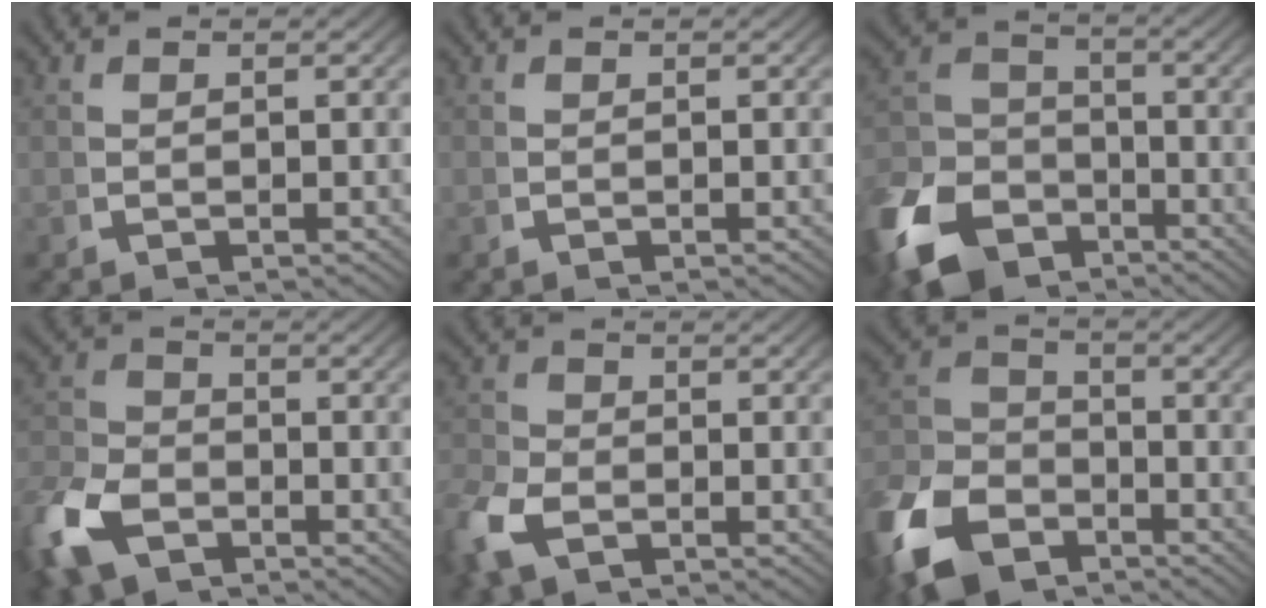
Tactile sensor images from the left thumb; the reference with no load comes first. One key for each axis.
{"total": 0.0}
{"total": 13.0, "fx": -6.5, "fy": 9.5, "fz": 6.2, "tx": -0.115, "ty": -0.054, "tz": -0.095}
{"total": 6.0, "fx": -3.4, "fy": 3.8, "fz": 3.1, "tx": -0.076, "ty": -0.021, "tz": -0.055}
{"total": 3.4, "fx": -1.8, "fy": 2.2, "fz": 1.9, "tx": -0.050, "ty": -0.009, "tz": -0.033}
{"total": 10.3, "fx": -5.7, "fy": 7.1, "fz": 4.9, "tx": -0.099, "ty": -0.037, "tz": -0.085}